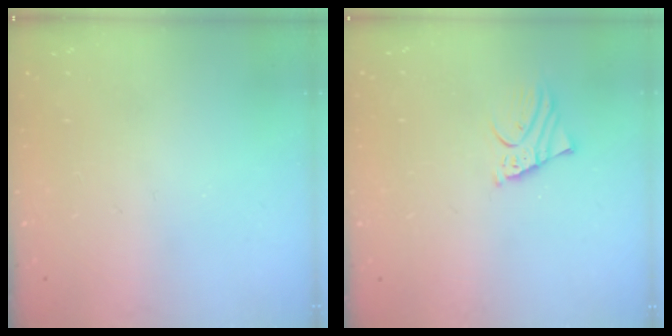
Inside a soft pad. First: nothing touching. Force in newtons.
{"total": 2.2, "press": 2.2, "slide": 0.1}